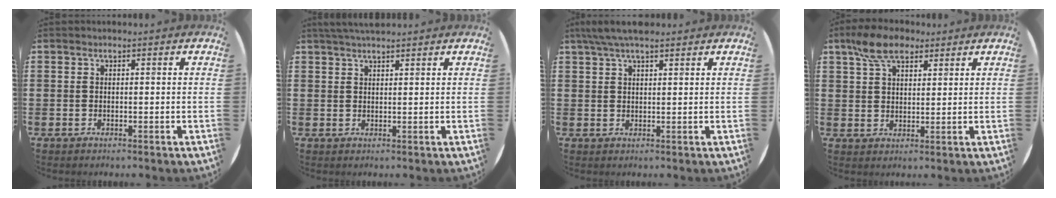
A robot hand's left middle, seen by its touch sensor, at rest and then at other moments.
{"total": 2.2, "force": [2.1, 0.2, 0.8], "torque": [-0.019, 0.002, 0.038]}
{"total": 4.1, "force": [3.3, 0.9, 2.3], "torque": [-0.053, 0.002, 0.059]}
{"total": 6.6, "force": [4.8, 3.2, 3.2], "torque": [-0.069, 0.003, 0.088]}